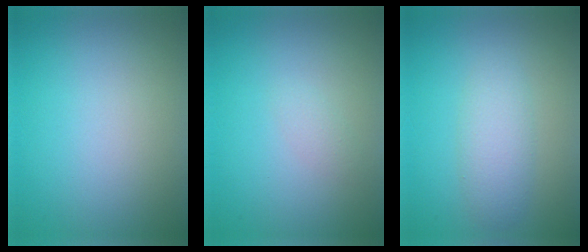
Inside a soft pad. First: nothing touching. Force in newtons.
{"total": 0.8, "press": 0.8, "slide": 0.0}
{"total": 2.7, "press": 2.7, "slide": 0.1}